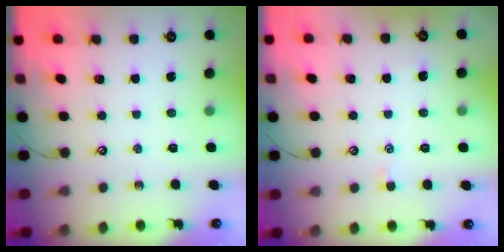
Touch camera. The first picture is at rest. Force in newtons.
{"total": 1.8, "press": 1.7, "slide": 0.3}